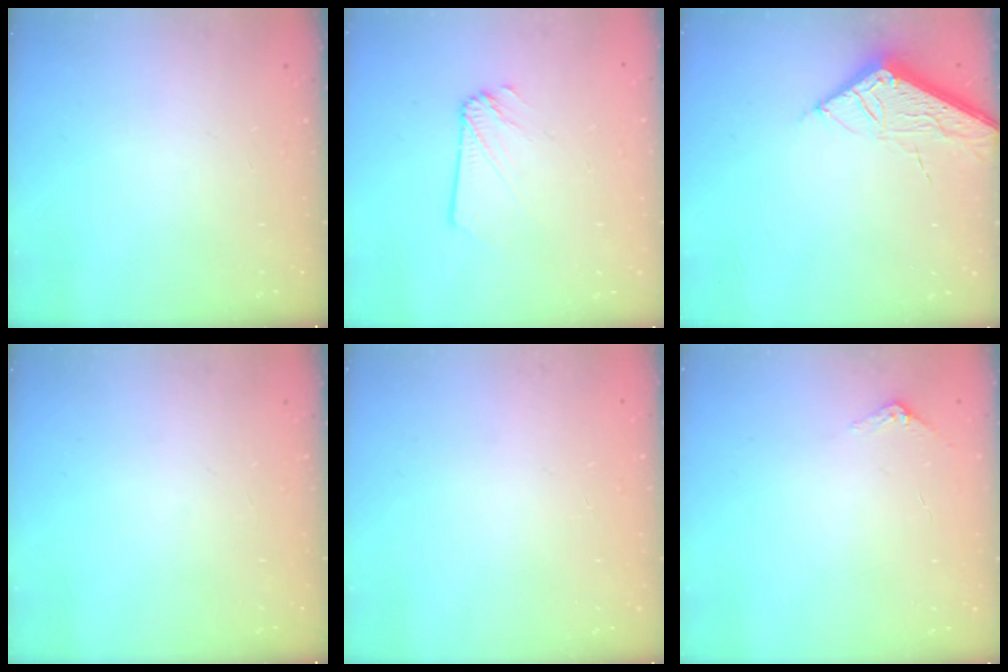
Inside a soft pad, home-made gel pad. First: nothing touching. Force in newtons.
{"total": 3.5, "press": 3.4, "slide": 0.3}
{"total": 5.7, "press": 5.7, "slide": 0.6}
{"total": 0.0}
{"total": 0.0}
{"total": 3.2, "press": 3.2, "slide": 0.2}